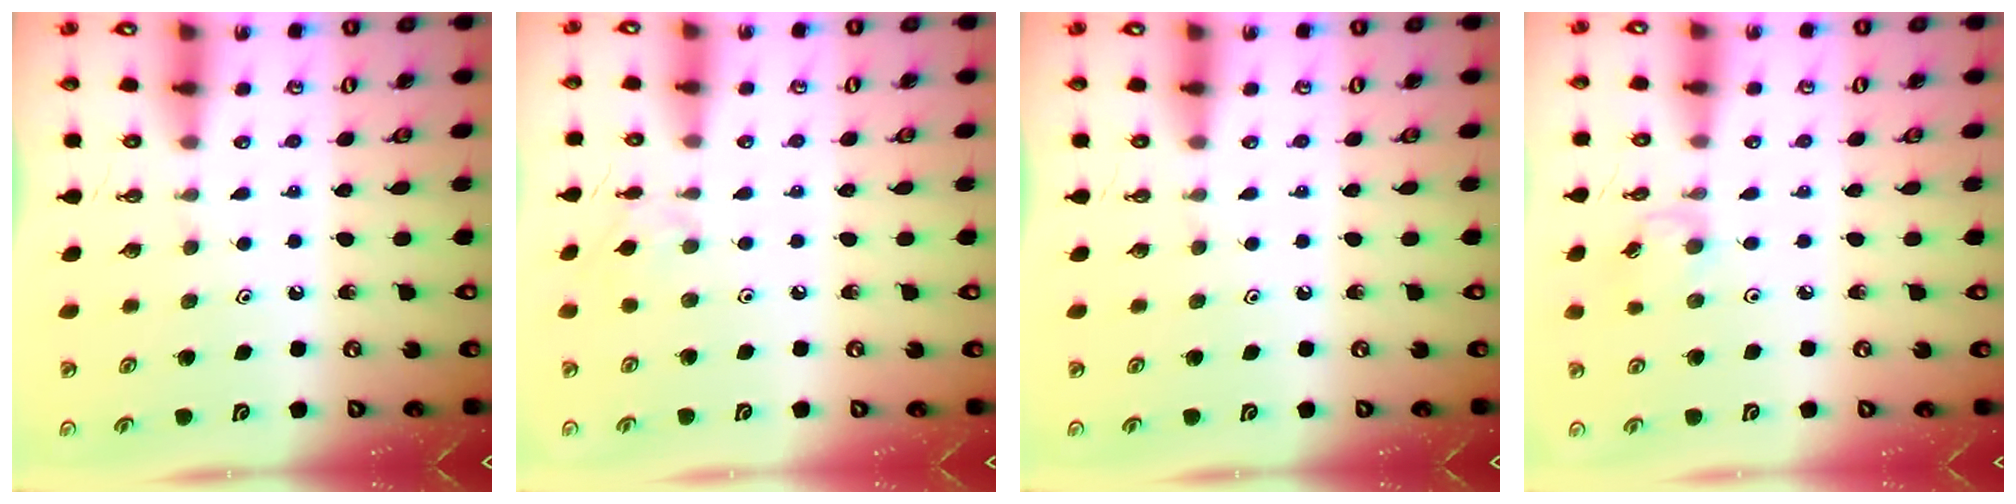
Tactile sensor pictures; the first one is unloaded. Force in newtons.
{"total": 1.5, "press": 1.4, "slide": 0.5}
{"total": 0.0}
{"total": 2.8, "press": 2.8, "slide": 0.4}